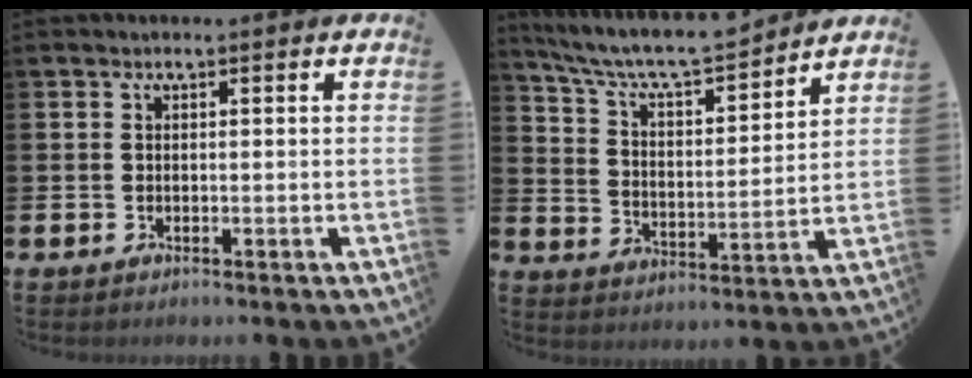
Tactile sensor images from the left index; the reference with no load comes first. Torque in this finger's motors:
{"motor_torque": [0.26, -0.50, 0.77, 0.21]}